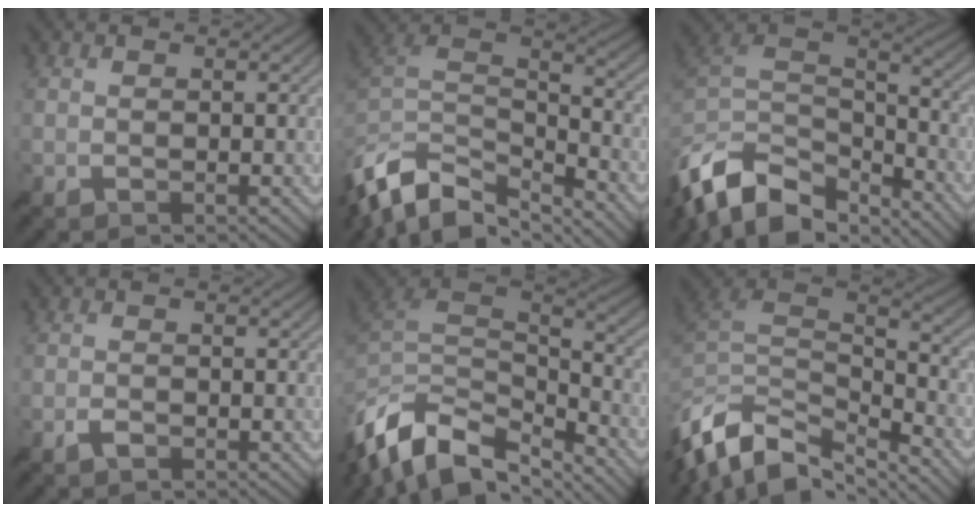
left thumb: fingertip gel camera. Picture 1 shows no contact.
{"total": 13.5, "force": [-9.0, 6.2, 7.9], "torque": [-0.210, -0.013, -0.153]}
{"total": 14.4, "force": [-9.9, 7.2, 7.6], "torque": [-0.212, -0.012, -0.167]}
{"total": 1.2, "force": [-0.8, 0.6, 0.6], "torque": [-0.009, 0.000, -0.018]}
{"total": 14.6, "force": [-8.9, 7.4, 8.8], "torque": [-0.238, -0.026, -0.146]}
{"total": 13.9, "force": [-8.2, 6.4, 9.2], "torque": [-0.238, -0.019, -0.138]}